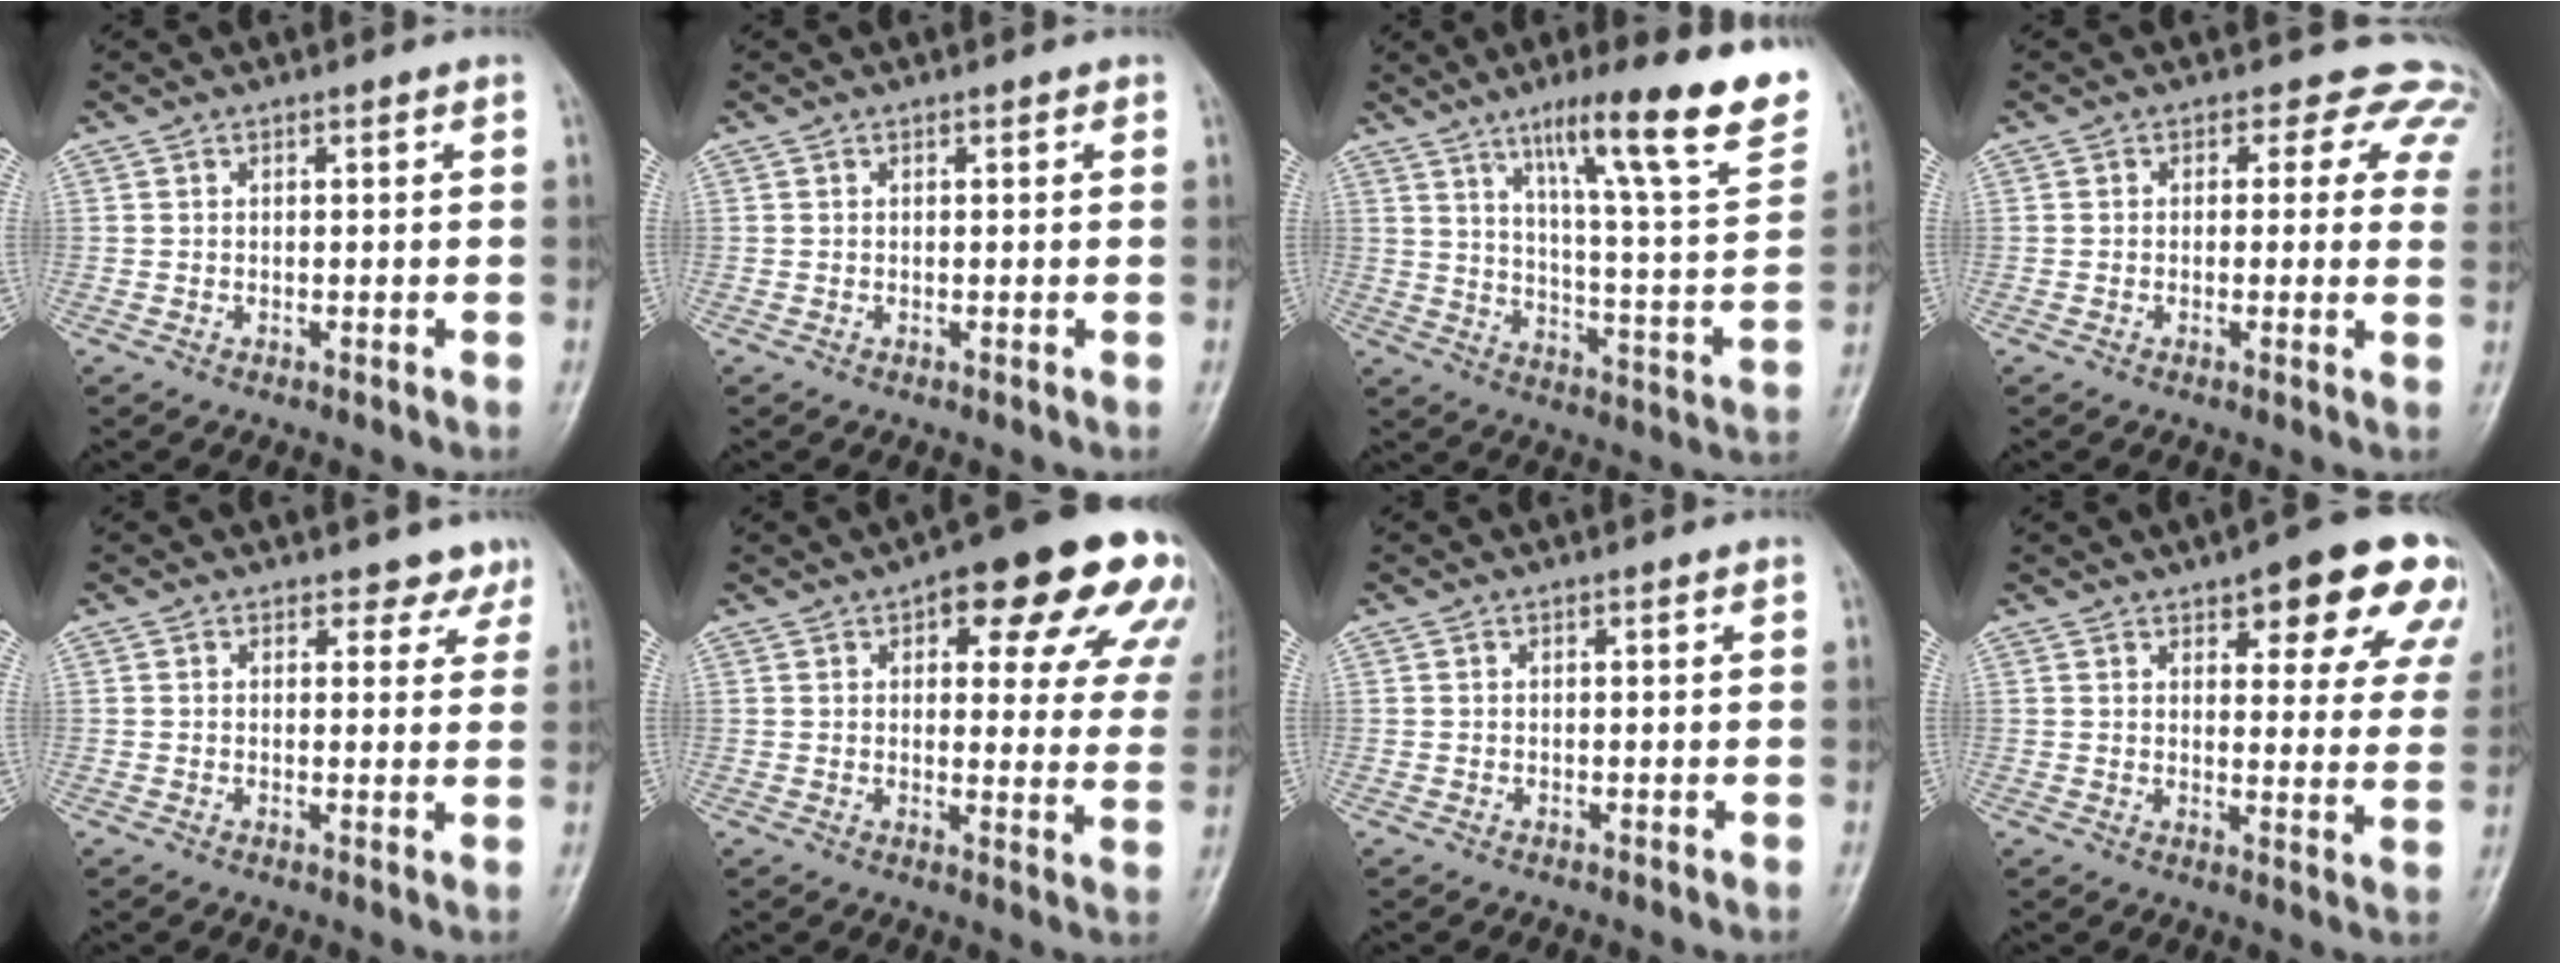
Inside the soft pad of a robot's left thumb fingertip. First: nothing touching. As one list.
[{"total": 0.0}, {"total": 24.1, "force": [14.5, 3.6, 18.9], "torque": [-0.250, -0.055, 0.218]}, {"total": 8.4, "force": [6.3, 5.2, 2.0], "torque": [0.031, -0.017, 0.037]}, {"total": 3.4, "force": [2.8, 2.0, 0.0], "torque": [0.027, -0.019, 0.017]}, {"total": 20.6, "force": [10.8, 7.8, 15.7], "torque": [-0.150, -0.018, 0.123]}, {"total": 0.0}, {"total": 16.3, "force": [9.6, 6.1, 11.6], "torque": [-0.098, -0.036, 0.110]}]